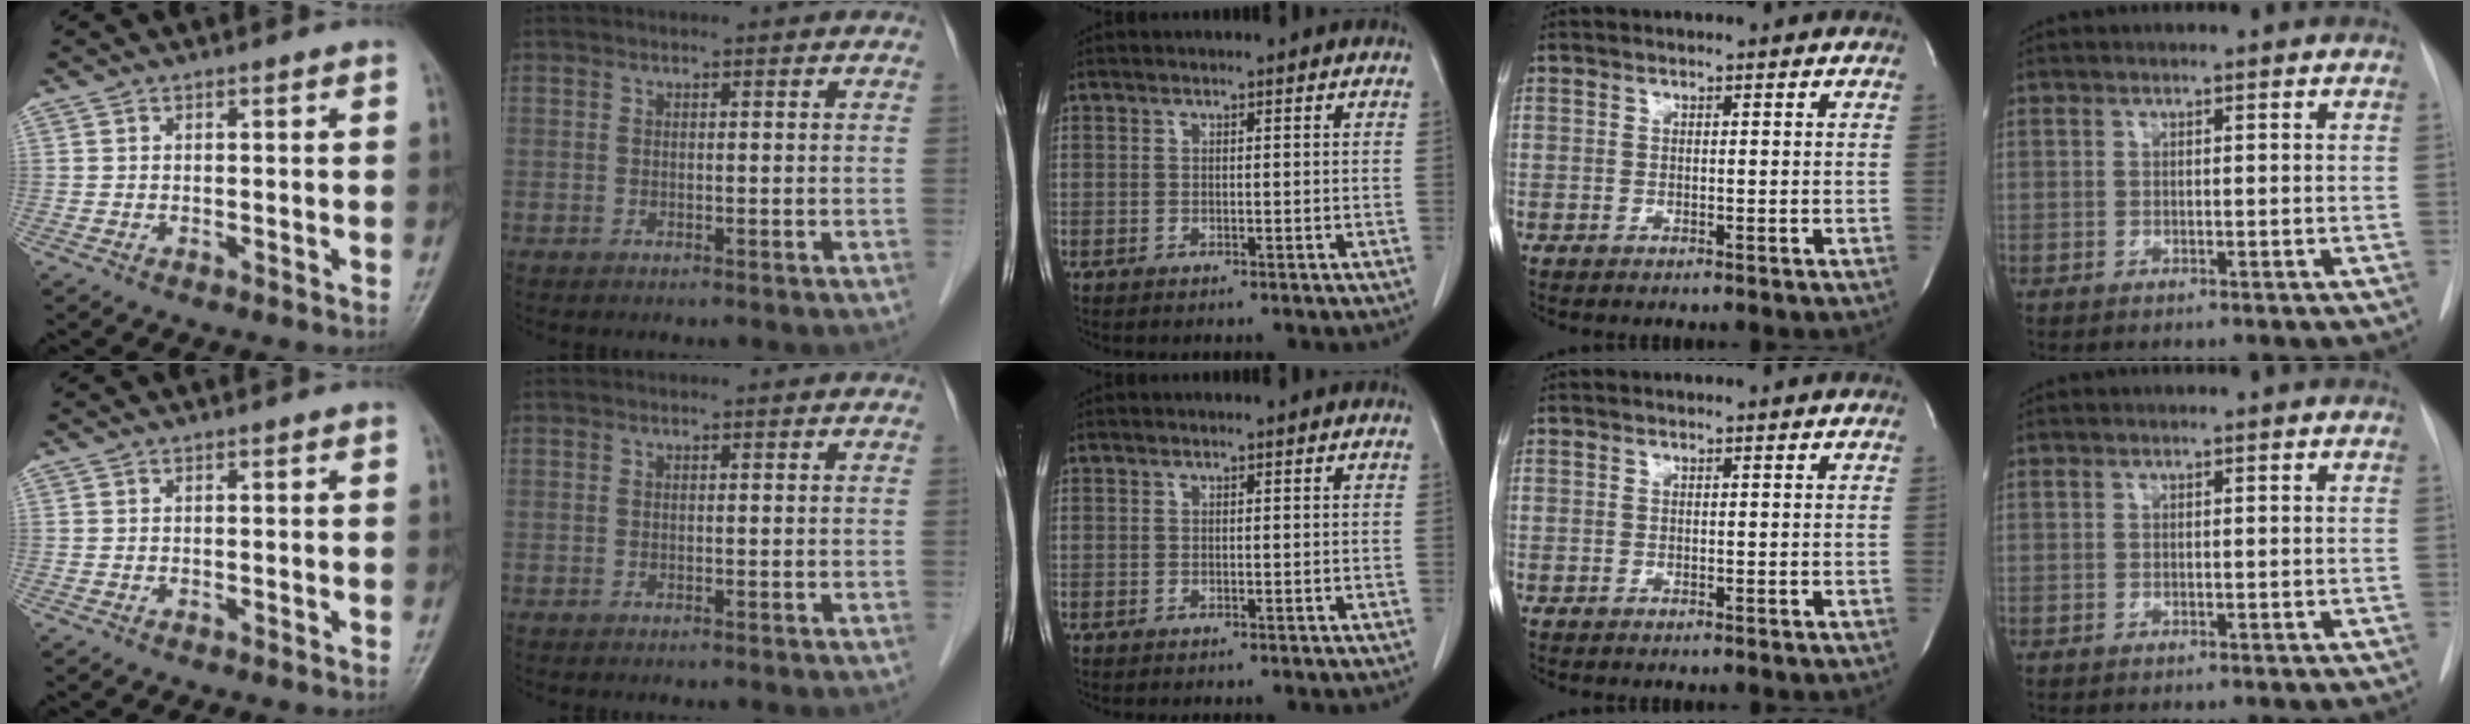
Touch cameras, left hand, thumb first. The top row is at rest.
{}